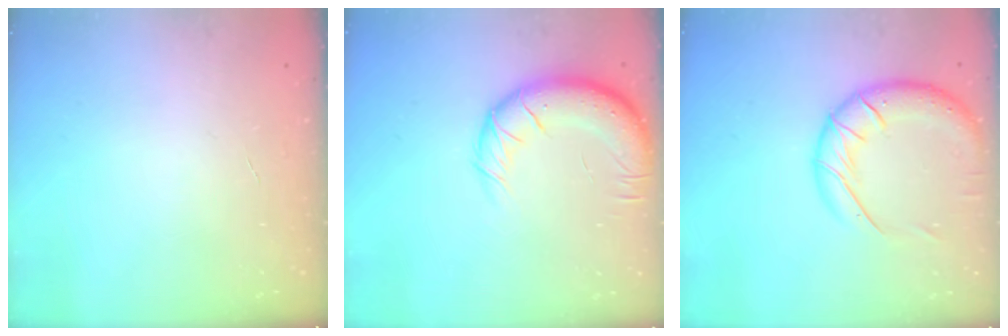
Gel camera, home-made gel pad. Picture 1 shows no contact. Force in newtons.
{"total": 14.0, "press": 13.6, "slide": 3.3}
{"total": 15.9, "press": 15.5, "slide": 3.1}